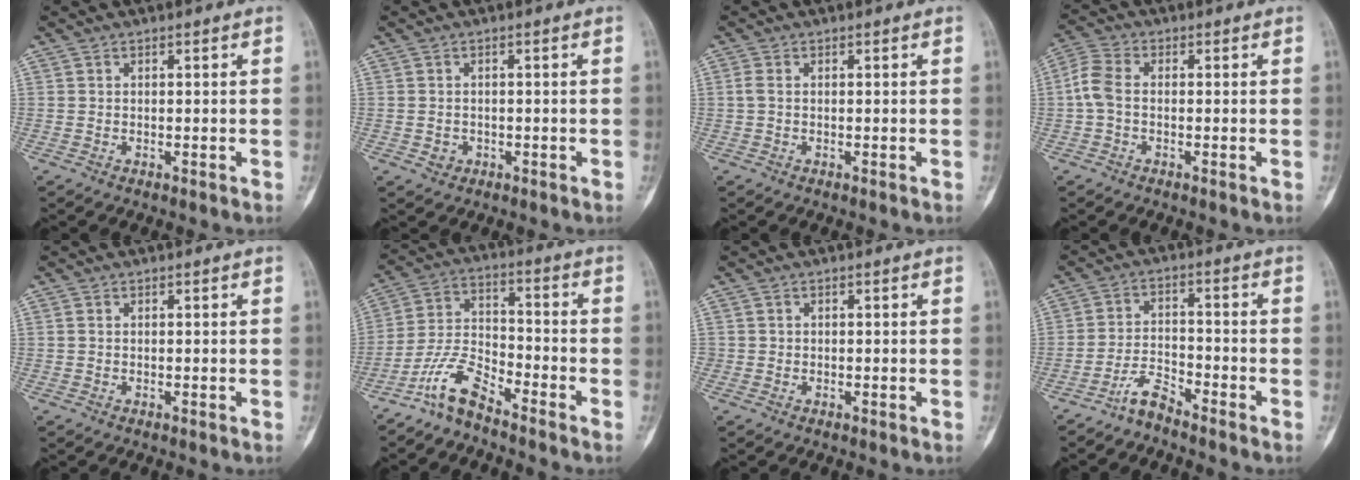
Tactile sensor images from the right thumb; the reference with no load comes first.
{"total": 1.7, "force": [-0.6, 1.6, 0.5], "torque": [-0.002, 0.006, -0.004]}
{"total": 1.4, "force": [0.2, 0.9, 1.1], "torque": [-0.033, 0.000, 0.002]}
{"total": 4.7, "force": [-0.4, 3.0, 3.6], "torque": [-0.085, 0.014, -0.019]}
{"total": 0.0}
{"total": 8.3, "force": [-6.7, 2.4, 4.3], "torque": [-0.093, 0.059, -0.142]}
{"total": 0.7, "force": [0.0, 0.7, 0.0], "torque": [0.005, 0.005, -0.002]}
{"total": 4.5, "force": [-4.1, 0.8, 1.7], "torque": [-0.030, 0.031, -0.083]}